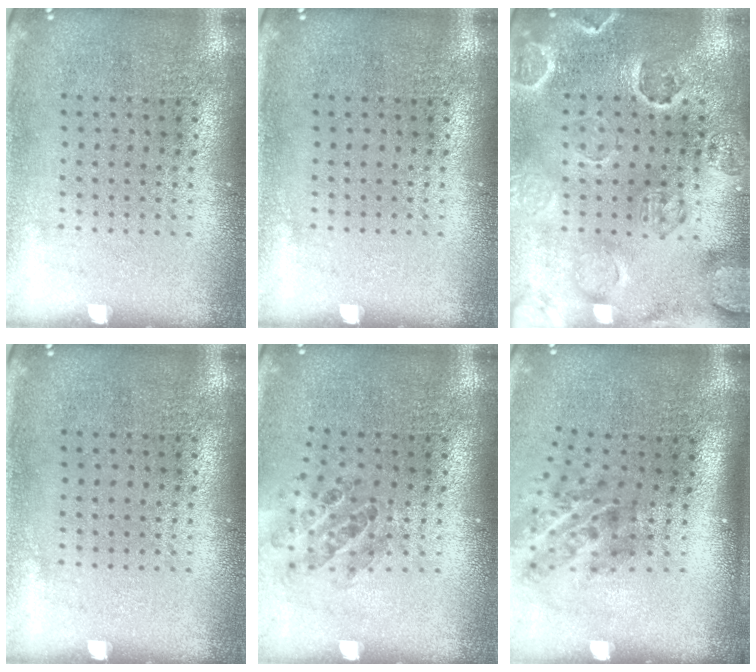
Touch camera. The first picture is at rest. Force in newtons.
{"total": 0.0}
{"total": 2.6, "press": 2.5, "slide": 0.6}
{"total": 0.0}
{"total": 0.9, "press": 0.9, "slide": 0.1}
{"total": 1.9, "press": 1.2, "slide": 1.5}